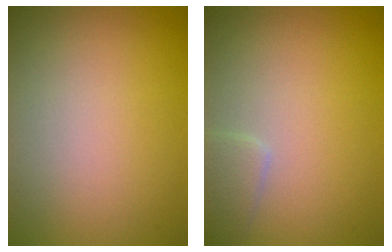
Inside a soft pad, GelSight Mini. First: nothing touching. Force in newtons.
{"total": 1.7, "press": 1.7, "slide": 0.1}